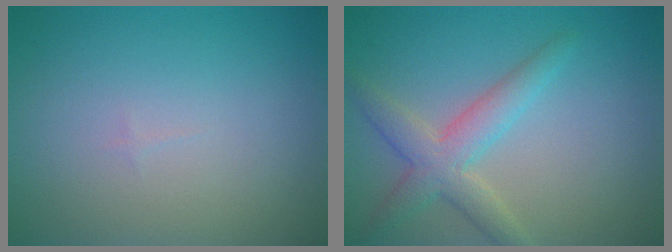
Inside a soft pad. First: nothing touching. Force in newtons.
{"total": 3.8, "press": 3.8, "slide": 0.1}